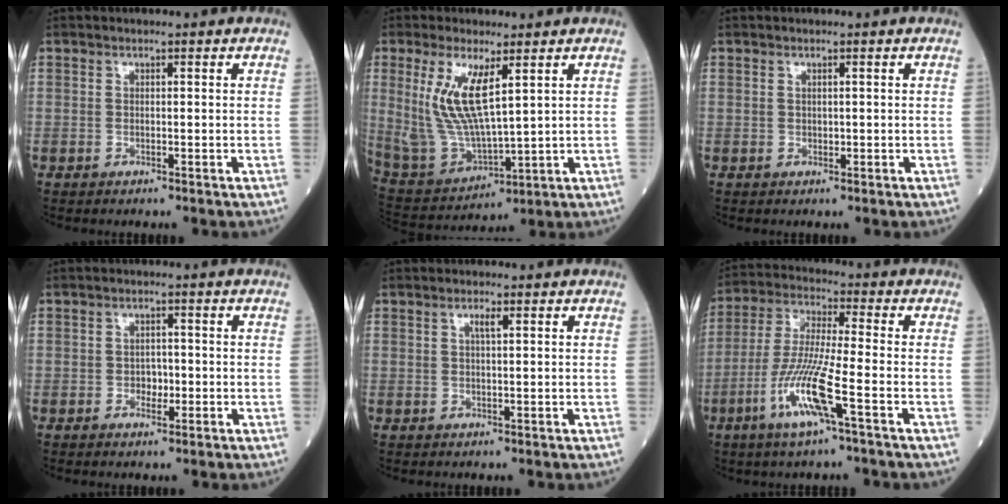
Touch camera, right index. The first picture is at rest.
{"total": 11.8, "force": [4.1, 2.8, 10.8], "torque": [-0.240, -0.012, 0.093]}
{"total": 0.5, "force": [0.1, -0.1, 0.5], "torque": [-0.011, 0.000, 0.004]}
{"total": 2.1, "force": [-0.7, 1.1, 1.7], "torque": [-0.023, 0.005, -0.009]}
{"total": 1.4, "force": [0.6, 0.1, 1.2], "torque": [-0.027, -0.001, 0.010]}
{"total": 11.2, "force": [-4.7, -0.5, 10.1], "torque": [-0.212, -0.012, -0.096]}